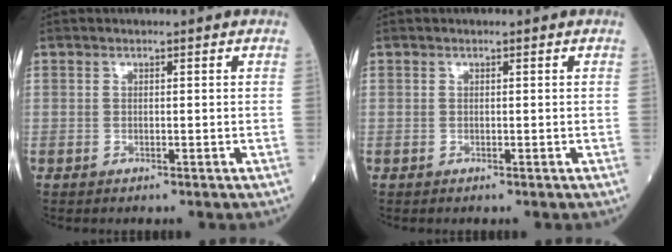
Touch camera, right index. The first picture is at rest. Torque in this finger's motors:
{"motor_torque": [0.00, 0.00, 0.00, 0.00]}